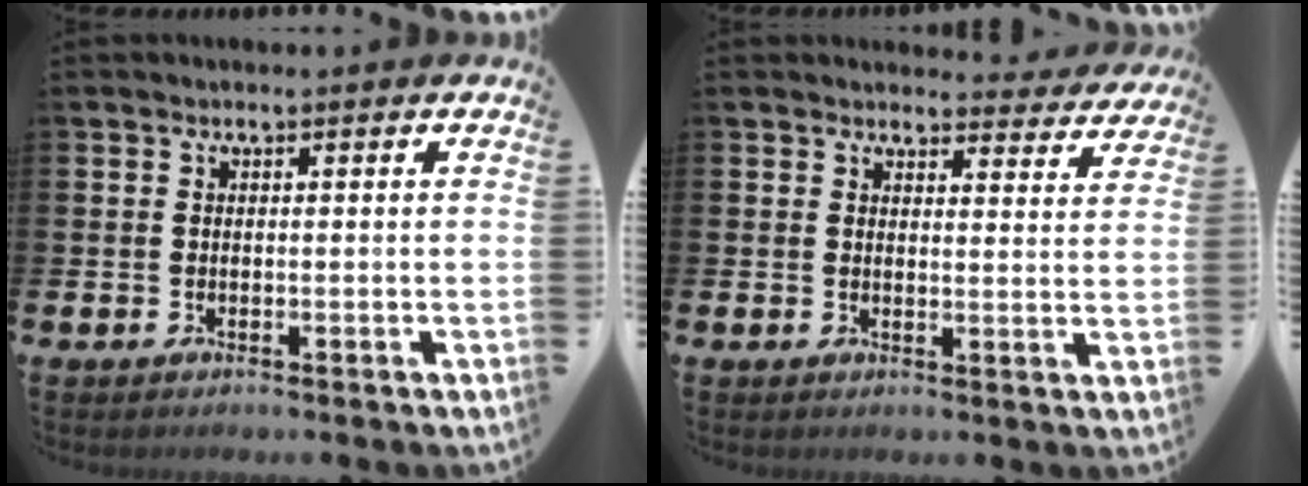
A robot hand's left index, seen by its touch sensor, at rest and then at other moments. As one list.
[{"total": 3.2, "force": [3.2, 0.6, 0.0], "torque": [0.001, -0.022, 0.055]}]